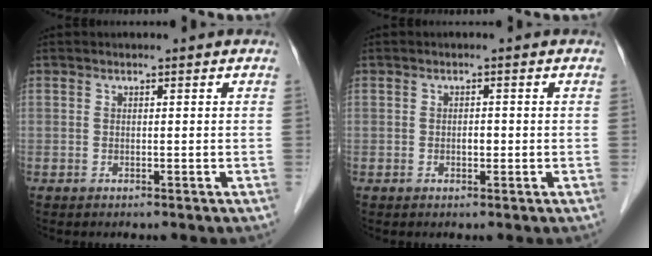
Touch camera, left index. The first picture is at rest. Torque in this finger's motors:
{"motor_torque": [-0.09, 0.15, 0.00, 0.00]}